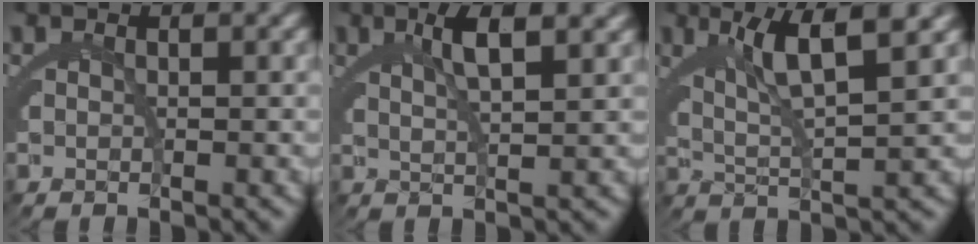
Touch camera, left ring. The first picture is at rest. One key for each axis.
{"total": 3.5, "fx": 2.1, "fy": -0.6, "fz": 2.7, "tx": -0.040, "ty": 0.001, "tz": 0.042}
{"total": 5.1, "fx": 2.5, "fy": 0.7, "fz": 4.3, "tx": -0.072, "ty": 0.005, "tz": 0.045}